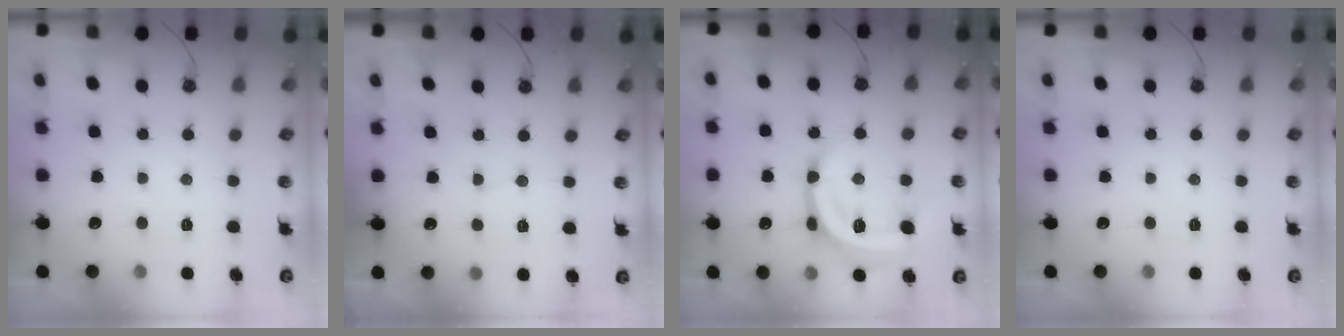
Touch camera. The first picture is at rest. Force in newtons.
{"total": 3.3, "press": 3.3, "slide": 0.3}
{"total": 16.3, "press": 16.3, "slide": 0.1}
{"total": 0.0}